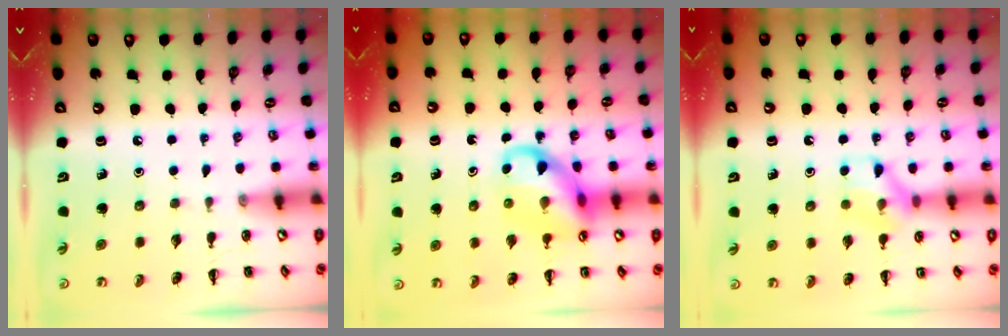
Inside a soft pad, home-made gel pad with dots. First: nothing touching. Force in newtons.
{"total": 13.0, "press": 12.8, "slide": 2.2}
{"total": 10.0, "press": 9.9, "slide": 1.0}